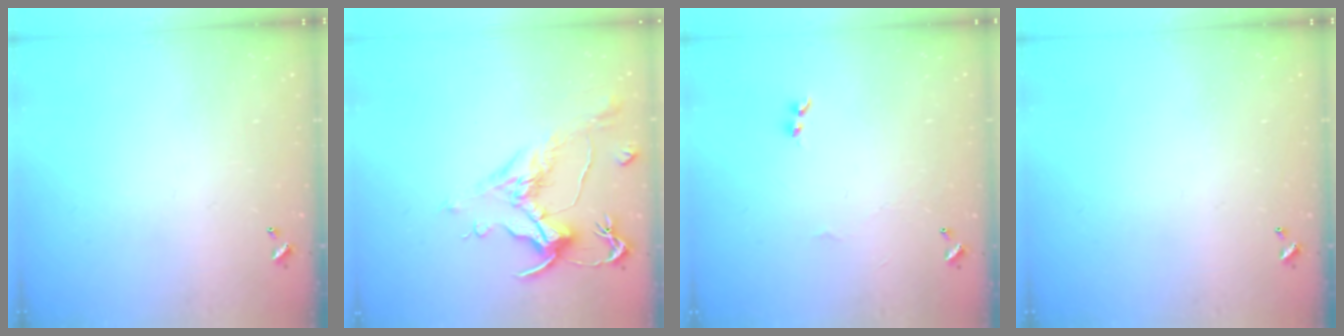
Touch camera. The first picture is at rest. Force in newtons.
{"total": 1.6, "press": 0.7, "slide": 1.4}
{"total": 2.0, "press": 1.9, "slide": 0.6}
{"total": 0.0}